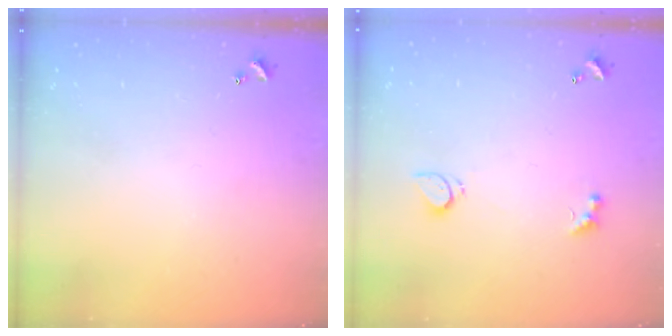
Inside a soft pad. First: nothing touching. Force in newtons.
{"total": 2.2, "press": 2.1, "slide": 0.6}